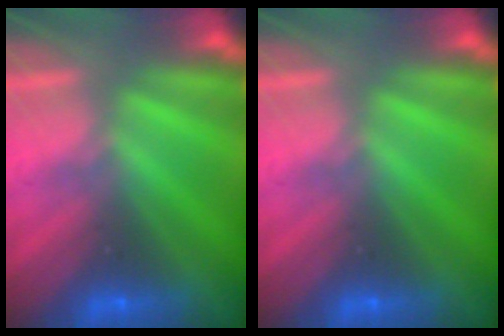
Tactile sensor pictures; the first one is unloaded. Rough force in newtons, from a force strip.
{"total": 0.0}